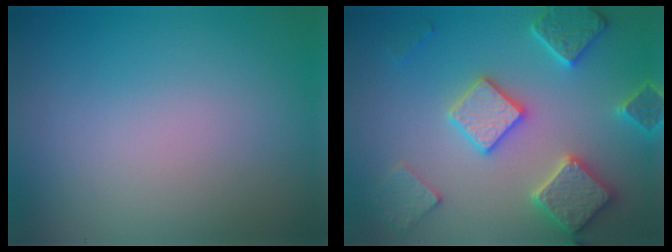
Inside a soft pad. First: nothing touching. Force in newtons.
{"total": 5.7, "press": 5.6, "slide": 1.3}